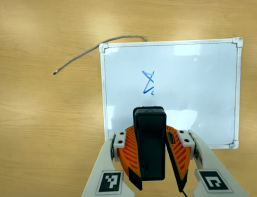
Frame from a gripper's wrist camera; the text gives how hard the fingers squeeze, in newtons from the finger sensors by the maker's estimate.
{"total": 10.7, "left": 9.8, "right": 11.5}